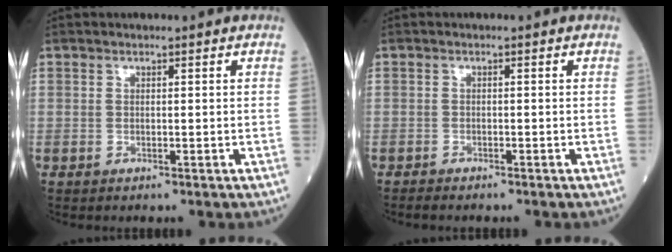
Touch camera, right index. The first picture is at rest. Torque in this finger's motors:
{"motor_torque": [-0.11, -0.07, -0.13, -0.03]}